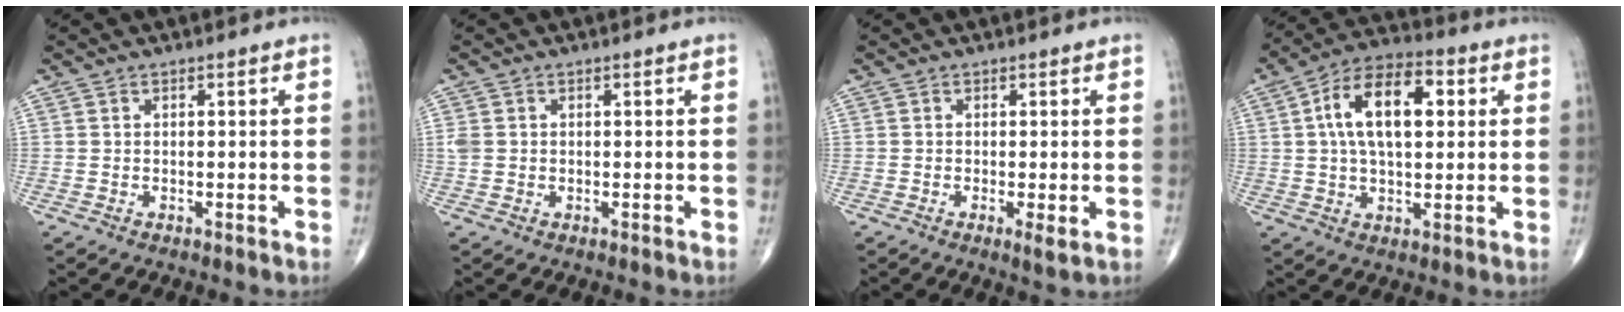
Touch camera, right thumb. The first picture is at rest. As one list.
[{"total": 1.8, "force": [0.0, 1.6, 1.0], "torque": [-0.025, 0.004, 0.002]}, {"total": 2.1, "force": [-0.4, 0.3, 2.0], "torque": [-0.040, -0.009, -0.008]}, {"total": 14.3, "force": [2.9, 7.6, 11.8], "torque": [-0.194, 0.021, 0.042]}]